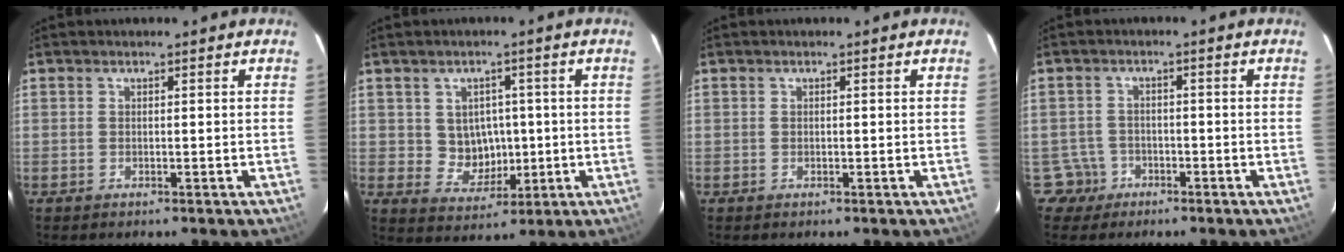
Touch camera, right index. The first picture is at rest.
{"total": 6.3, "force": [0.4, 5.9, 2.2], "torque": [-0.044, 0.010, 0.021]}
{"total": 0.0}
{"total": 3.9, "force": [-2.0, 3.3, -0.5], "torque": [0.004, 0.020, -0.034]}